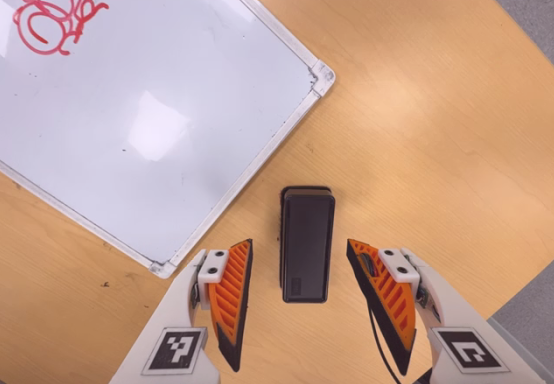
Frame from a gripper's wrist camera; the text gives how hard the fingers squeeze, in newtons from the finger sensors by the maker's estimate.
{"total": 0.0}